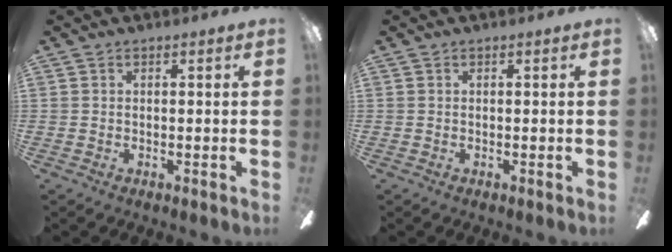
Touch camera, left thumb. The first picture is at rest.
{"total": 0.0}